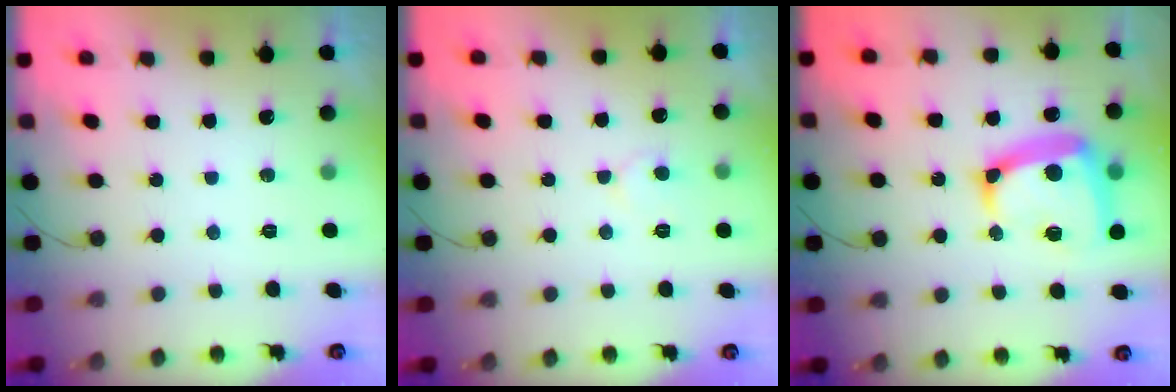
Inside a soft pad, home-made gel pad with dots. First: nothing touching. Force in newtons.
{"total": 4.1, "press": 4.1, "slide": 0.3}
{"total": 15.7, "press": 15.5, "slide": 2.2}